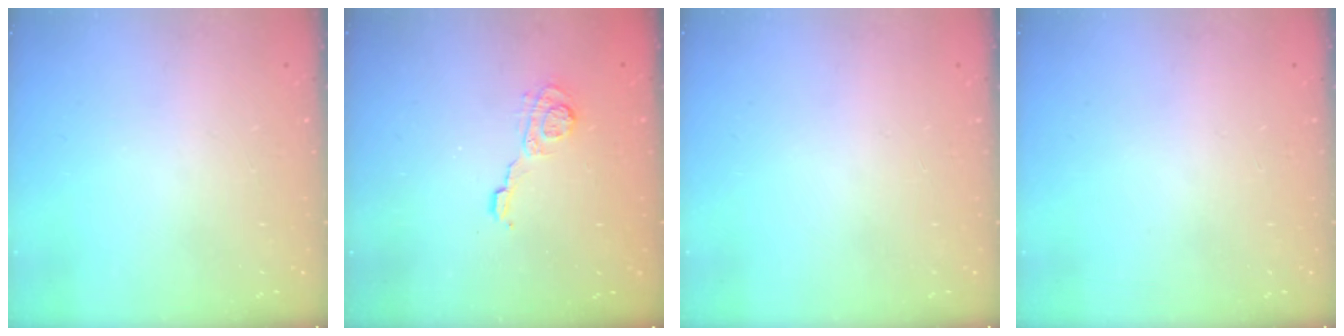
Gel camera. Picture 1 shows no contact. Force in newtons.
{"total": 5.3, "press": 5.2, "slide": 0.8}
{"total": 0.0}
{"total": 0.0}